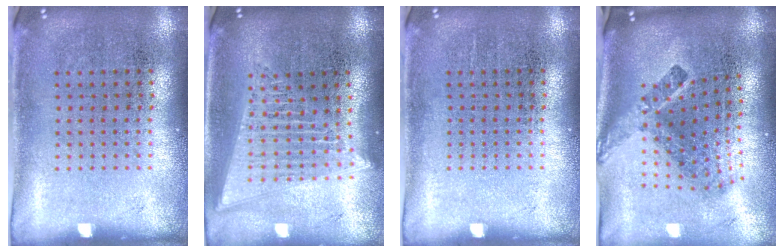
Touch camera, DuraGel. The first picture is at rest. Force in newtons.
{"total": 2.0, "press": 1.7, "slide": 1.0}
{"total": 0.0}
{"total": 2.6, "press": 1.6, "slide": 2.0}